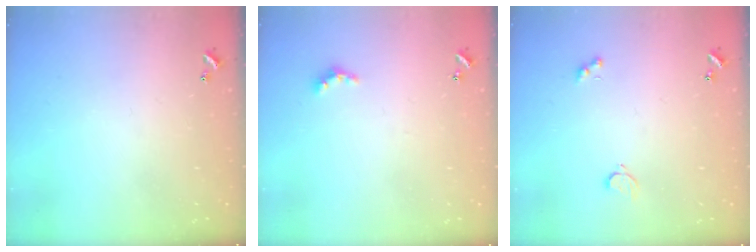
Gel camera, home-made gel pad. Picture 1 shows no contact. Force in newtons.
{"total": 2.4, "press": 2.3, "slide": 0.5}
{"total": 0.9, "press": 0.8, "slide": 0.4}